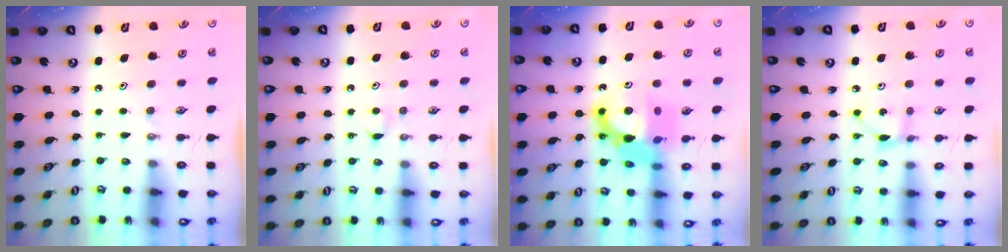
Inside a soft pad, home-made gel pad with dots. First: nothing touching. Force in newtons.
{"total": 3.7, "press": 3.6, "slide": 0.5}
{"total": 14.1, "press": 14.1, "slide": 1.3}
{"total": 2.9, "press": 2.9, "slide": 0.1}